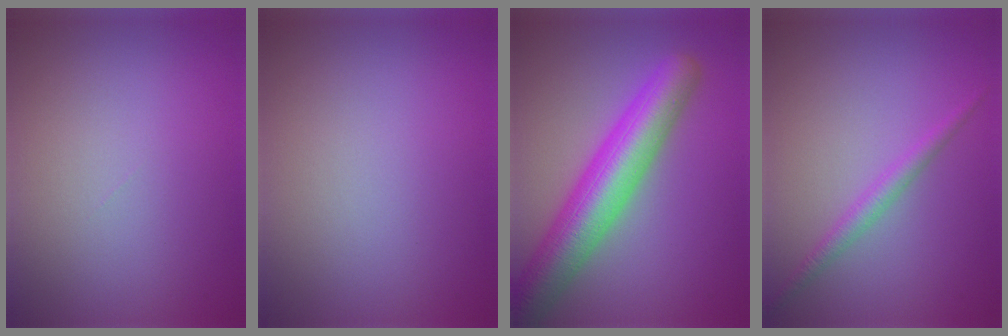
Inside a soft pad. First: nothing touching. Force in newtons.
{"total": 0.0}
{"total": 8.4, "press": 8.4, "slide": 0.4}
{"total": 1.8, "press": 1.8, "slide": 0.0}